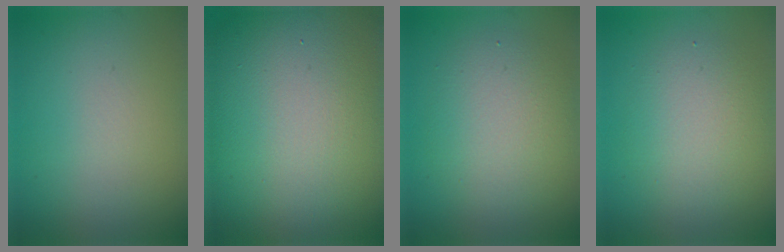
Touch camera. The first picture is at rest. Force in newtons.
{"total": 22.1, "press": 22.1, "slide": 0.9}
{"total": 4.6, "press": 4.6, "slide": 0.2}
{"total": 4.0, "press": 4.0, "slide": 0.5}